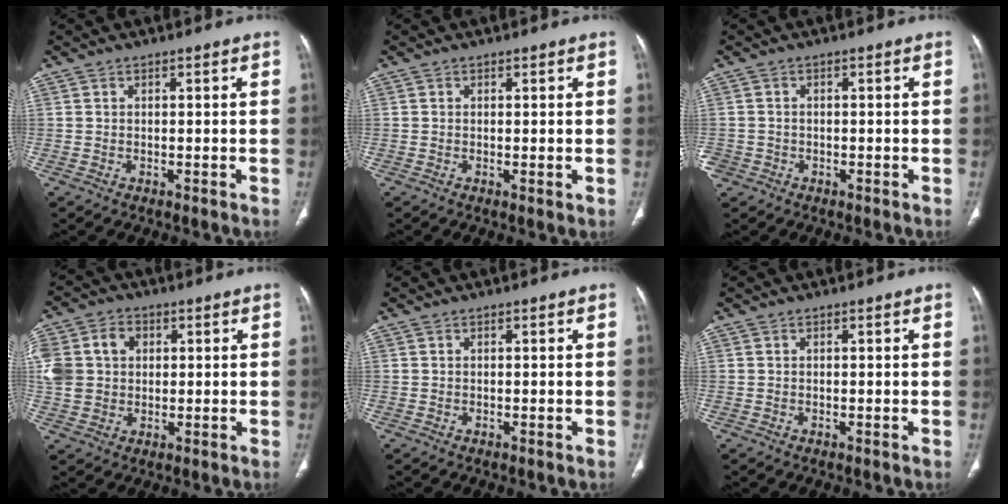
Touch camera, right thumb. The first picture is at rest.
{"total": 0.6, "force": [0.1, 0.1, 0.6], "torque": [-0.017, -0.005, 0.000]}
{"total": 3.0, "force": [-1.4, 2.6, 0.6], "torque": [-0.011, 0.011, -0.026]}
{"total": 13.1, "force": [2.6, 10.6, 7.2], "torque": [-0.158, 0.020, 0.052]}
{"total": 0.0}
{"total": 0.0}